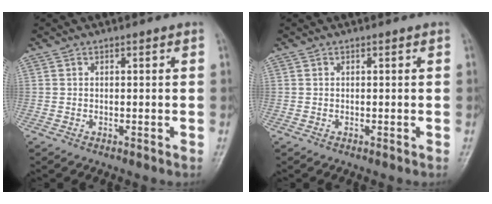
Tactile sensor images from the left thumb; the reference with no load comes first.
{"total": 0.0}